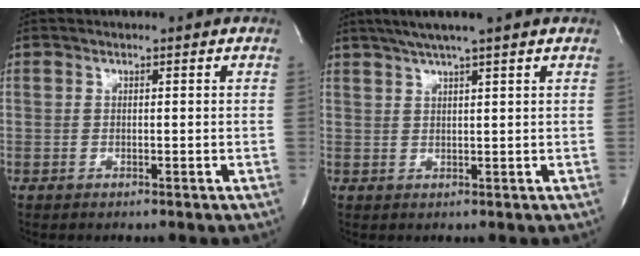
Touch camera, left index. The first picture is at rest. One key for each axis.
{"total": 5.5, "fx": 4.2, "fy": -1.1, "fz": 3.5, "tx": -0.057, "ty": 0.016, "tz": 0.072}